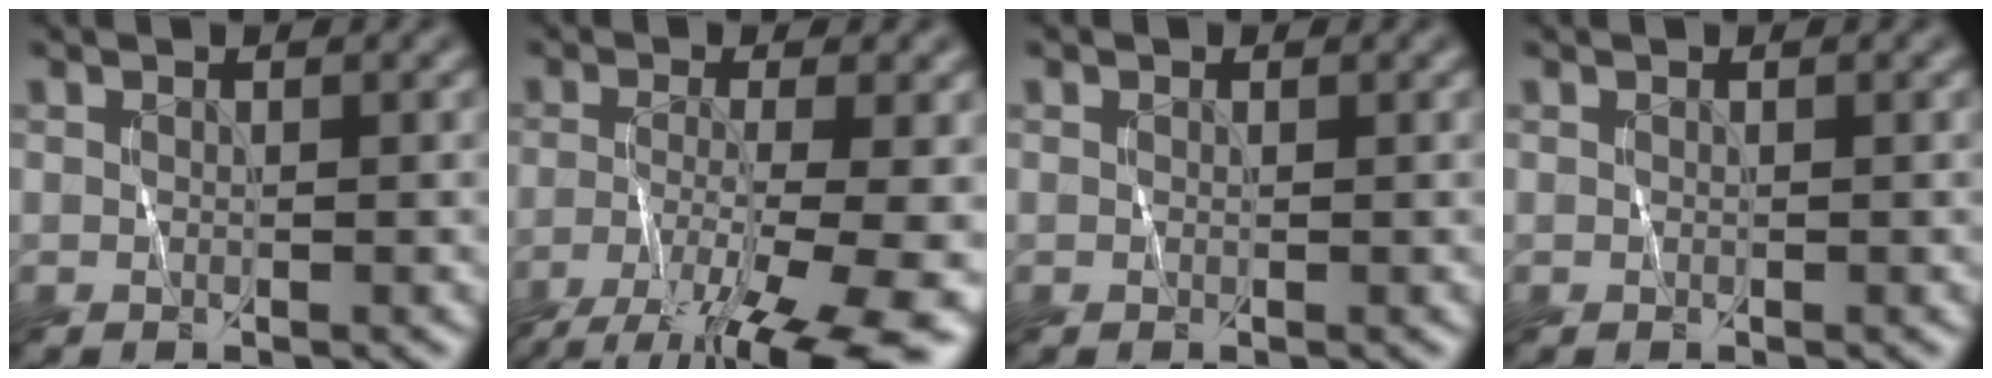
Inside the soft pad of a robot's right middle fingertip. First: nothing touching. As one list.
[{"total": 10.9, "force": [-6.6, 2.5, 8.3], "torque": [-0.151, -0.018, -0.107]}, {"total": 0.0}, {"total": 0.0}]